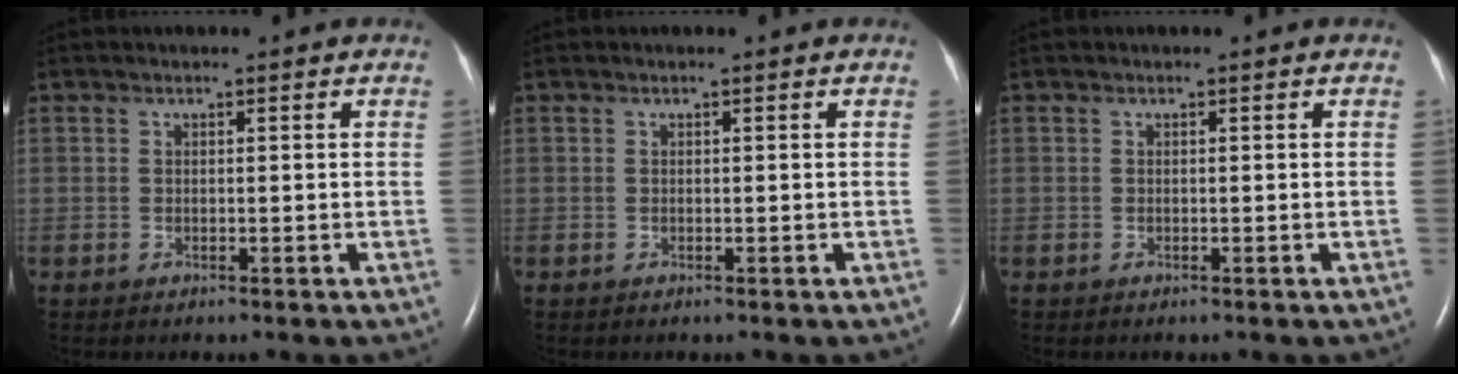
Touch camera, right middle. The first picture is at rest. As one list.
[{"total": 0.0}, {"total": 0.0}]